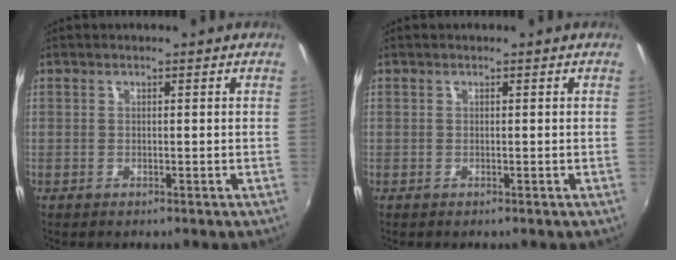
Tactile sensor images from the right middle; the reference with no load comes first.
{"total": 0.0}